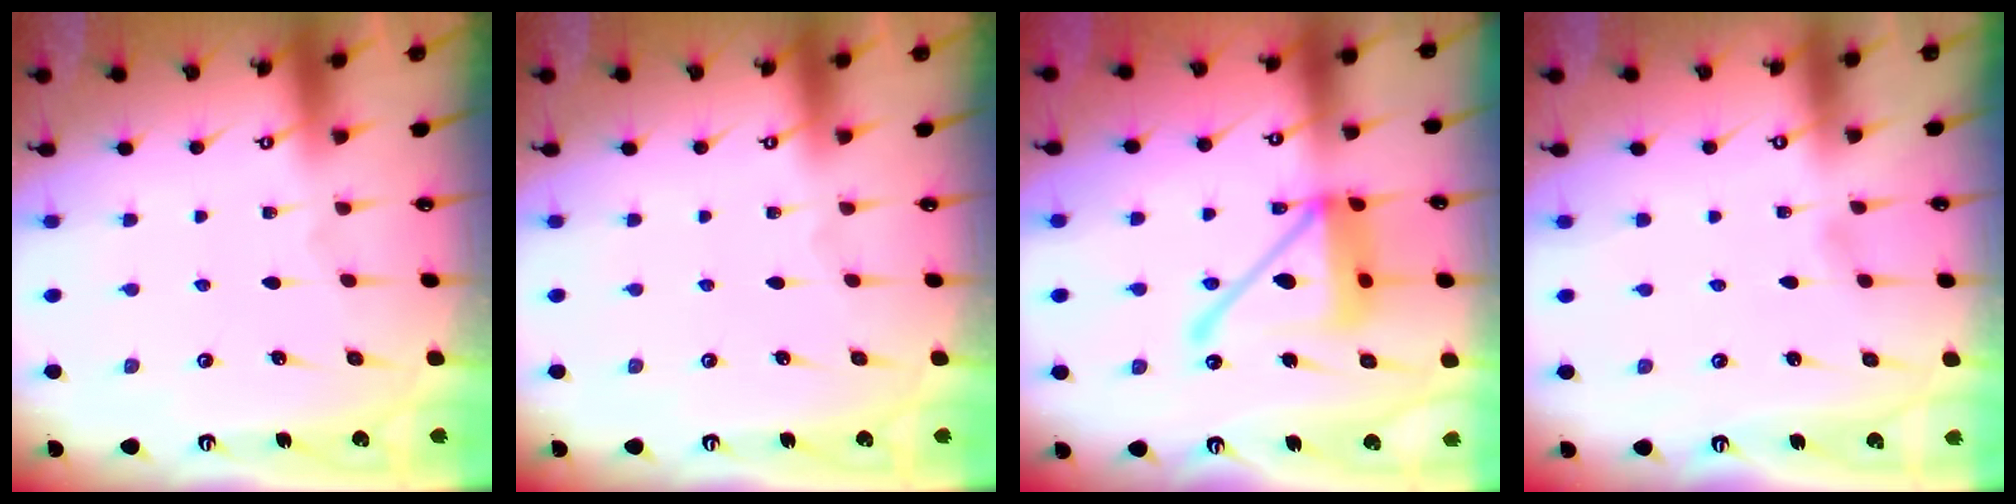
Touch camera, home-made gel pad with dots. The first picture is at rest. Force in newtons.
{"total": 0.0}
{"total": 17.9, "press": 17.8, "slide": 1.7}
{"total": 1.4, "press": 1.4, "slide": 0.1}